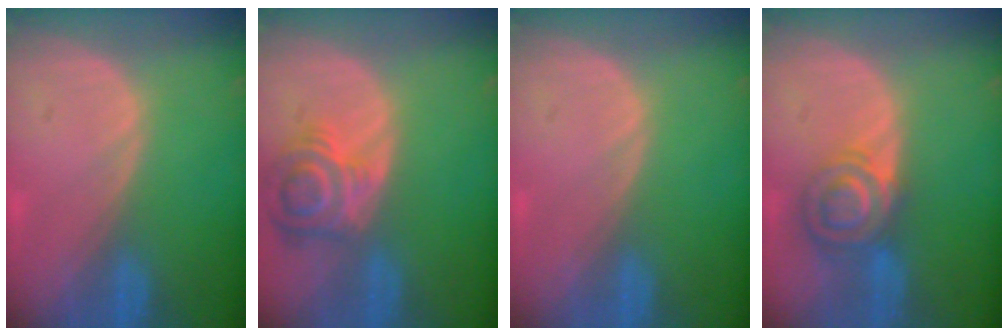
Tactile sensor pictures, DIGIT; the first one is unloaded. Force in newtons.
{"total": 6.7, "press": 6.5, "slide": 1.6}
{"total": 0.0}
{"total": 7.3, "press": 6.1, "slide": 4.0}